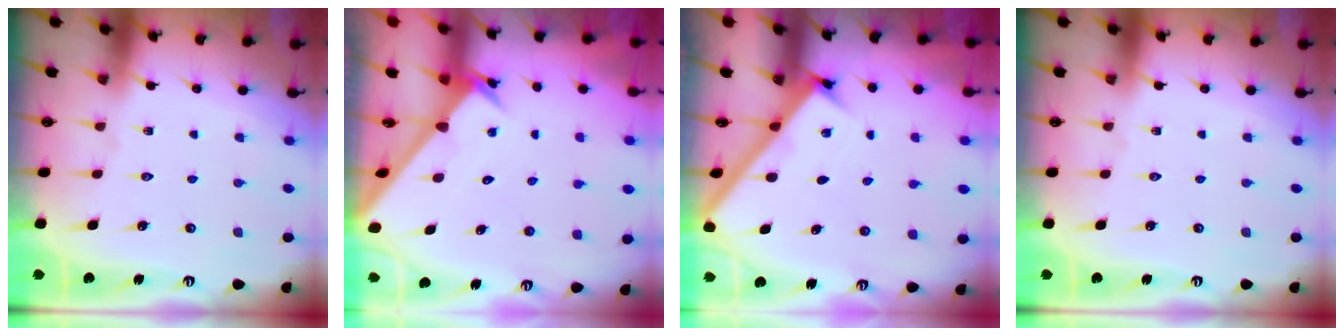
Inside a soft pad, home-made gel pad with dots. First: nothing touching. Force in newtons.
{"total": 2.4, "press": 2.4, "slide": 0.2}
{"total": 2.6, "press": 2.6, "slide": 0.3}
{"total": 0.0}